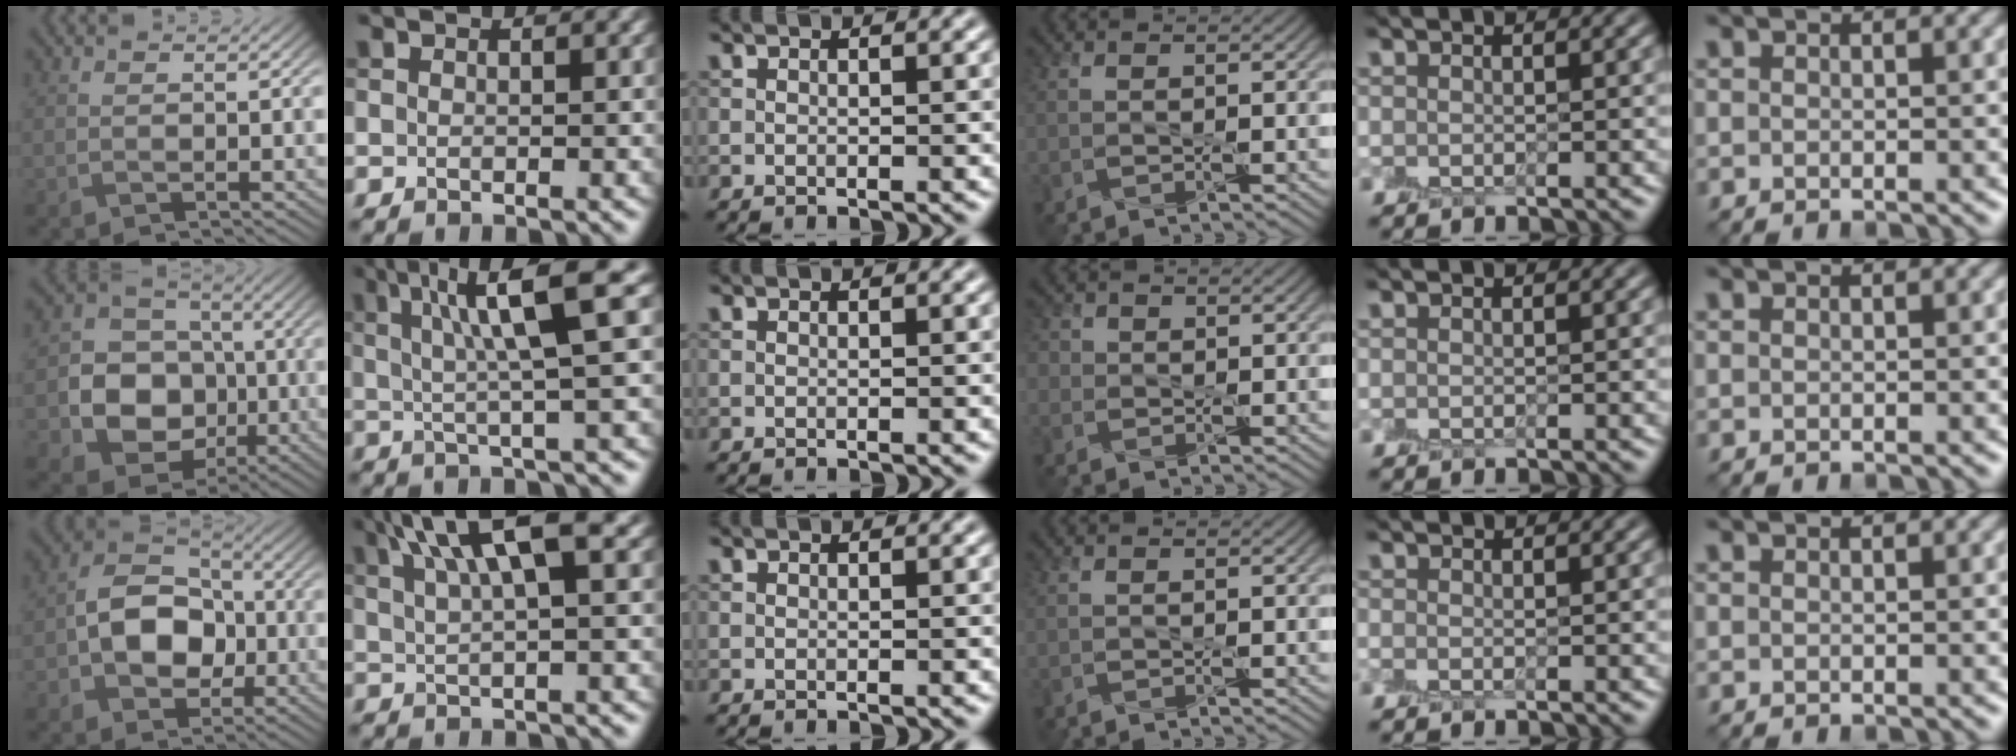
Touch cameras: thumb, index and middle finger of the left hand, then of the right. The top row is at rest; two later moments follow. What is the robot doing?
{"motion": "peel", "object": "small bumper sticker"}